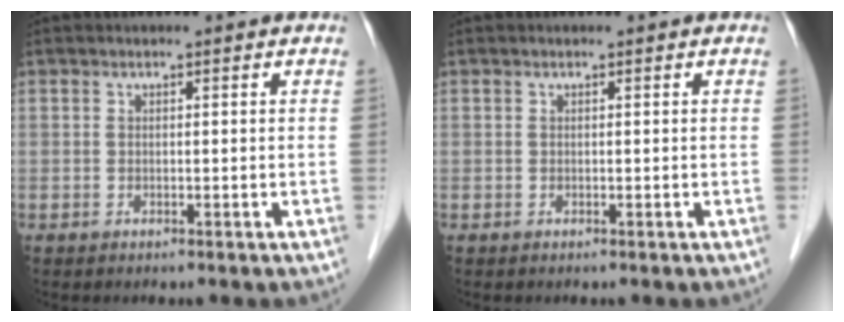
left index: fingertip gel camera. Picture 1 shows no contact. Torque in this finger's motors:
{"motor_torque": [0.00, 0.00, 0.00, 0.00]}